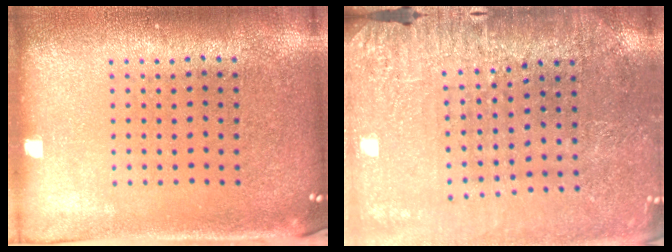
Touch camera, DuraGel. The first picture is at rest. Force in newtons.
{"total": 3.0, "press": 3.0, "slide": 0.1}